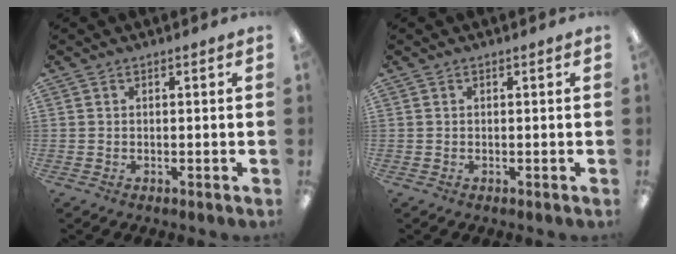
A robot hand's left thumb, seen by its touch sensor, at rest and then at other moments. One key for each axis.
{"total": 0.0}